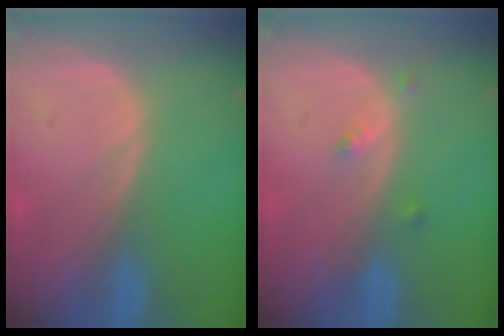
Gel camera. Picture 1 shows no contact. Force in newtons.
{"total": 1.9, "press": 1.5, "slide": 1.0}